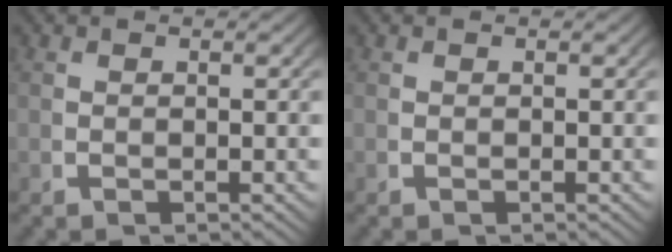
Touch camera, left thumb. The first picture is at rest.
{"total": 0.0}